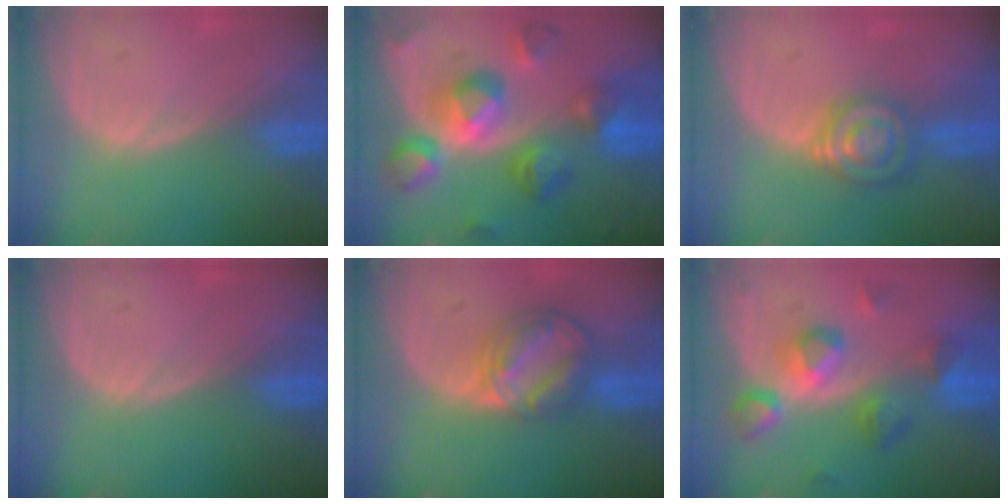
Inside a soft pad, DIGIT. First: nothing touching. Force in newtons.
{"total": 10.8, "press": 10.8, "slide": 0.8}
{"total": 6.5, "press": 5.7, "slide": 3.2}
{"total": 0.0}
{"total": 8.2, "press": 7.0, "slide": 4.4}
{"total": 7.7, "press": 7.7, "slide": 0.6}